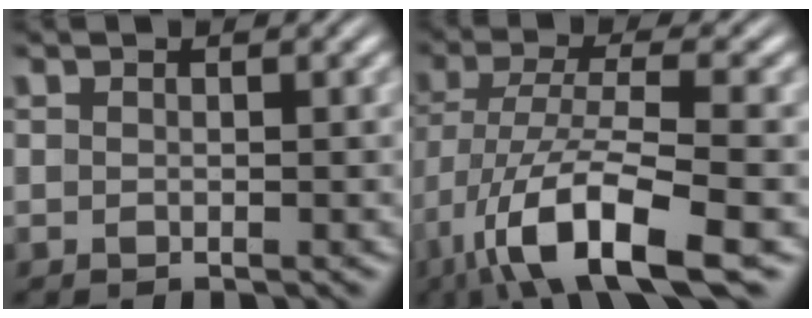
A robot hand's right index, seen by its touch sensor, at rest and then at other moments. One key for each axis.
{"total": 9.1, "fx": -4.3, "fy": 3.2, "fz": 7.4, "tx": -0.152, "ty": -0.043, "tz": -0.040}